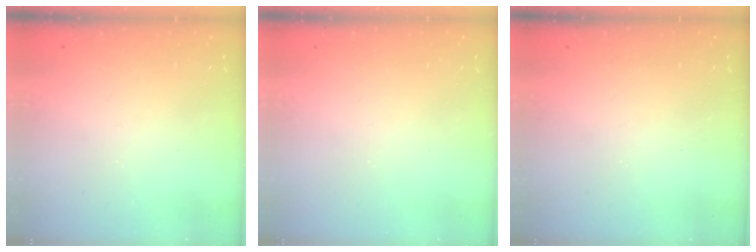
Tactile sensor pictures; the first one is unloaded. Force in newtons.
{"total": 0.0}
{"total": 0.0}